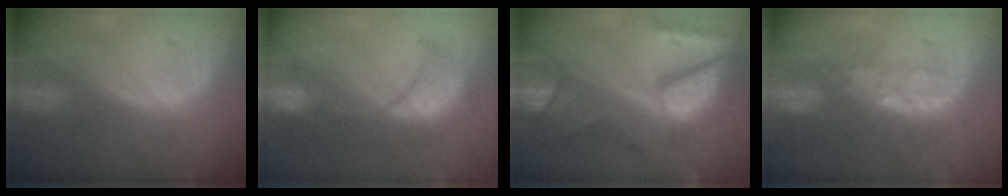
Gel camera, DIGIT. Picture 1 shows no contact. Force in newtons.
{"total": 9.5, "press": 8.9, "slide": 3.3}
{"total": 11.9, "press": 9.8, "slide": 6.8}
{"total": 8.3, "press": 6.9, "slide": 4.7}